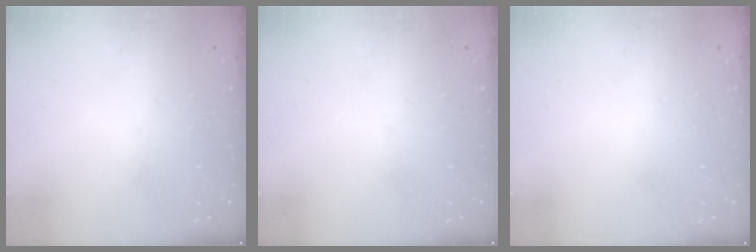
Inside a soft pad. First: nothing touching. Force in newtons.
{"total": 0.0}
{"total": 1.8, "press": 1.8, "slide": 0.1}